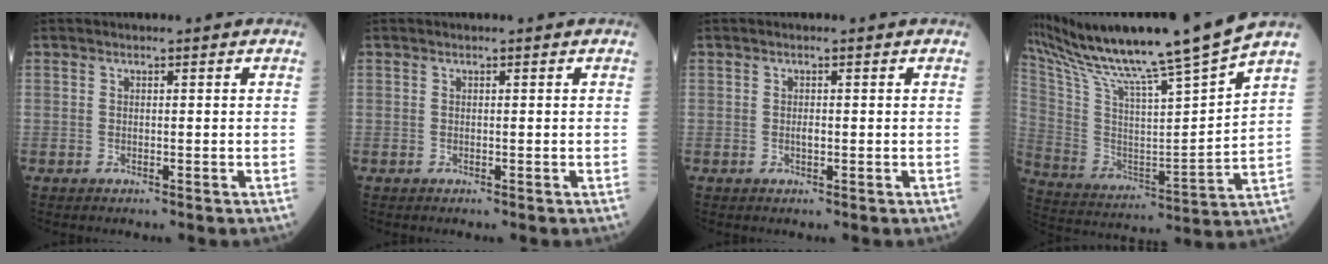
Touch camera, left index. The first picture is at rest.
{"total": 0.0}
{"total": 0.9, "force": [-0.1, 0.3, 0.8], "torque": [-0.017, 0.000, 0.000]}
{"total": 21.4, "force": [18.2, -2.4, 11.0], "torque": [-0.207, -0.041, 0.309]}